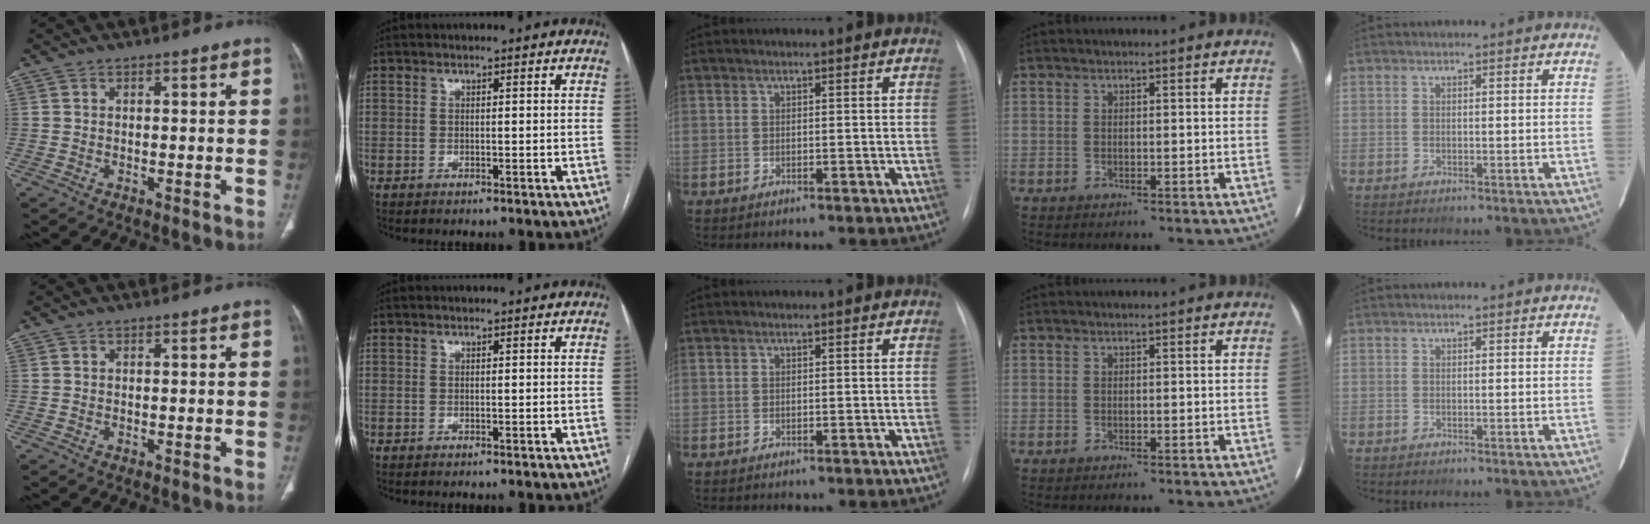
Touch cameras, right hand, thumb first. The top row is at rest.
{}